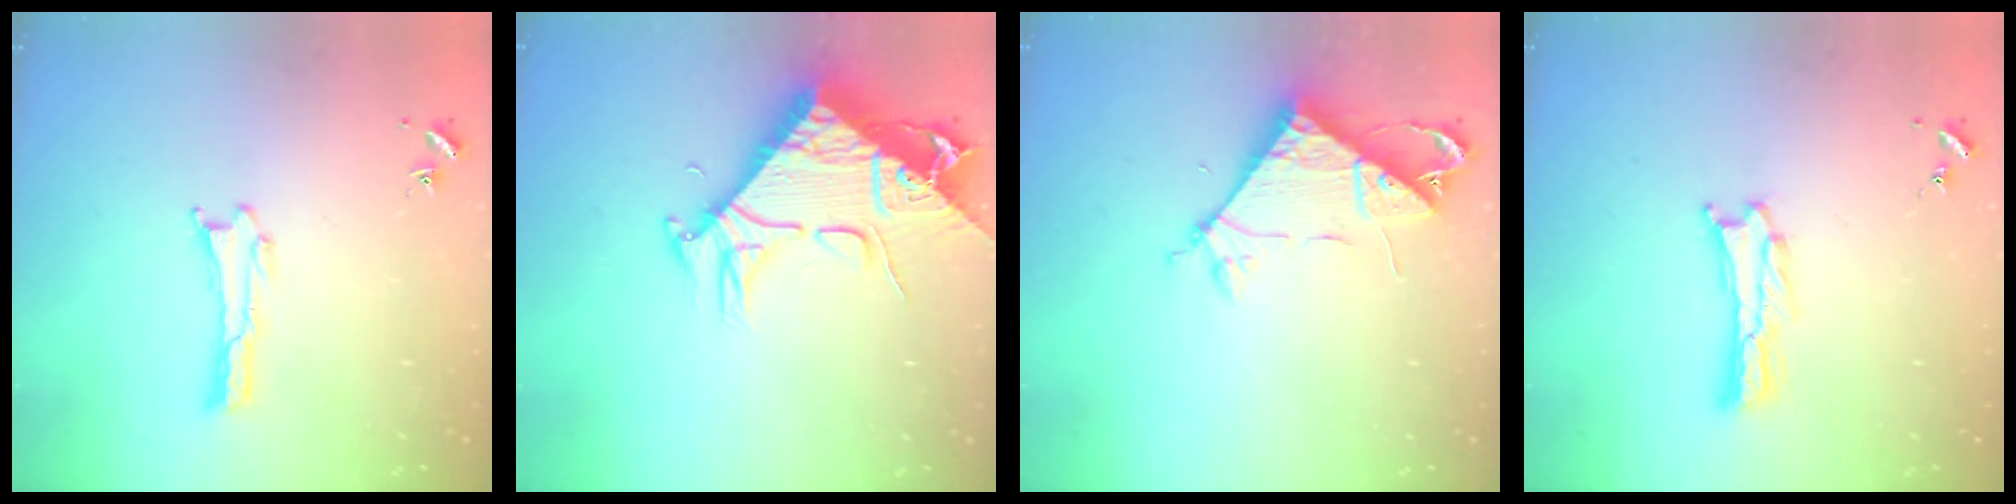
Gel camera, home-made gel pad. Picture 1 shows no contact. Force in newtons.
{"total": 9.9, "press": 9.9, "slide": 1.0}
{"total": 7.5, "press": 7.5, "slide": 0.7}
{"total": 1.1, "press": 1.1, "slide": 0.2}